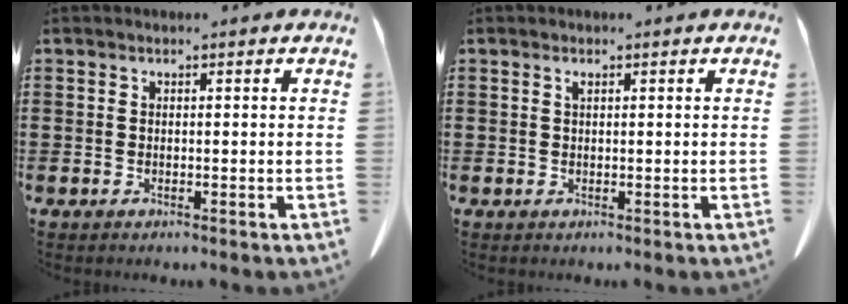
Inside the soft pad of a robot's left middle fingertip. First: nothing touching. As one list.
[{"total": 0.6, "force": [0.4, 0.1, 0.5], "torque": [-0.013, 0.000, 0.008]}]